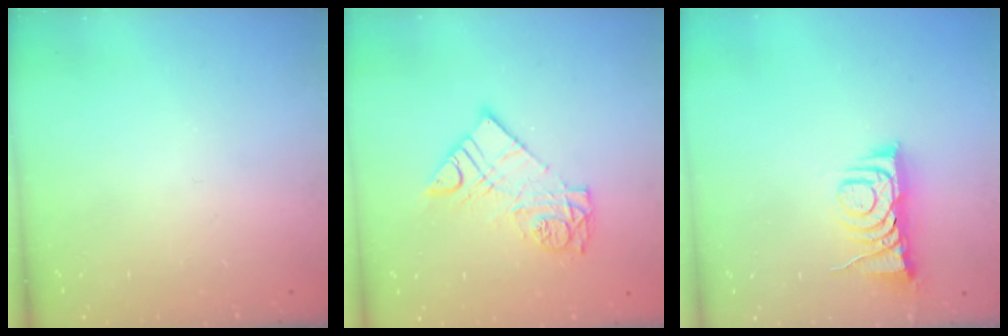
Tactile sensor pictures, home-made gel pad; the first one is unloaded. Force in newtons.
{"total": 11.4, "press": 11.3, "slide": 0.9}
{"total": 8.6, "press": 8.6, "slide": 0.5}